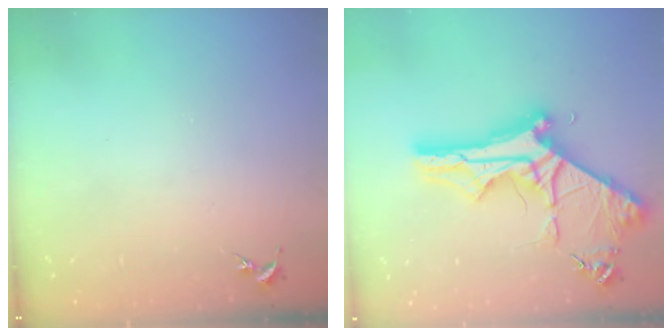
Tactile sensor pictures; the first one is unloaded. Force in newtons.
{"total": 10.7, "press": 10.6, "slide": 1.2}